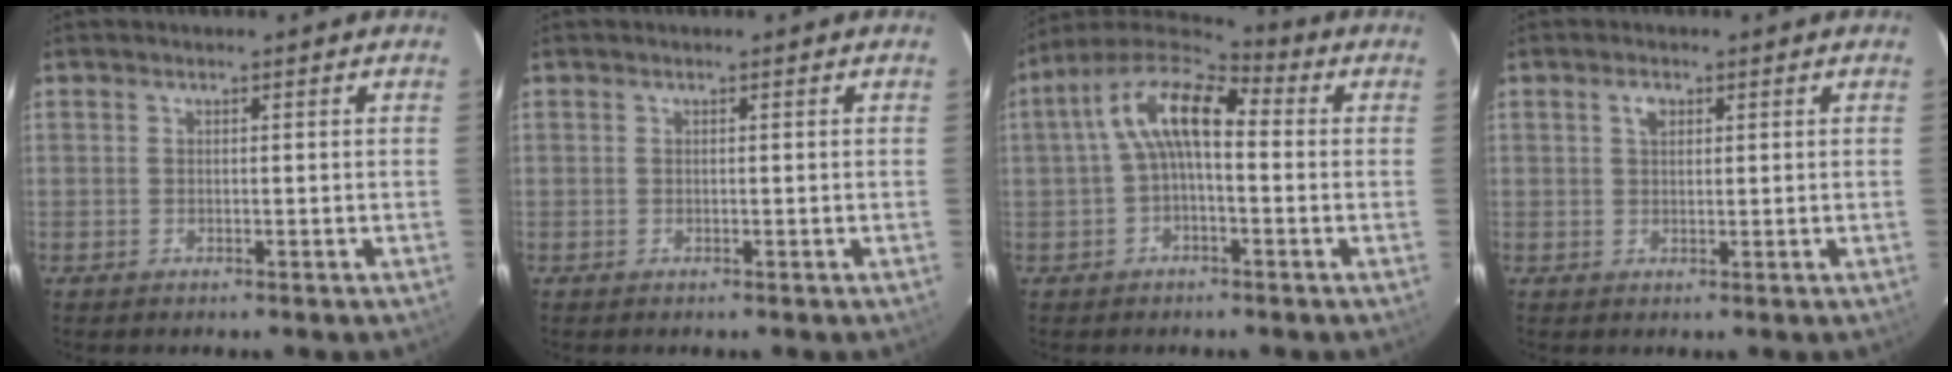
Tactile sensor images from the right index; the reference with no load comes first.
{"total": 0.0}
{"total": 11.2, "force": [0.7, 5.2, 9.9], "torque": [-0.190, 0.032, 0.004]}
{"total": 2.0, "force": [0.9, 1.2, 1.3], "torque": [-0.024, 0.006, 0.015]}